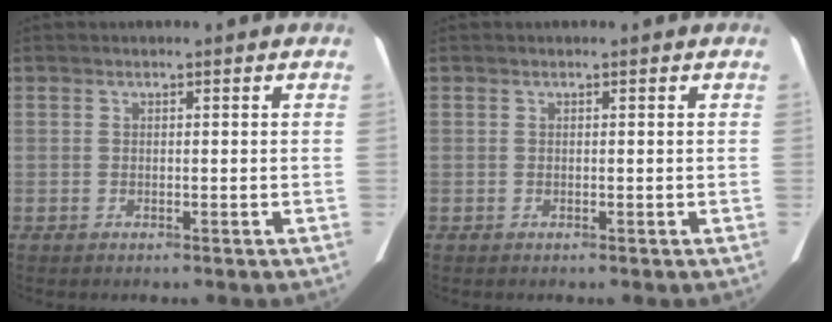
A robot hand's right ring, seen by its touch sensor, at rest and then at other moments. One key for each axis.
{"total": 0.0}